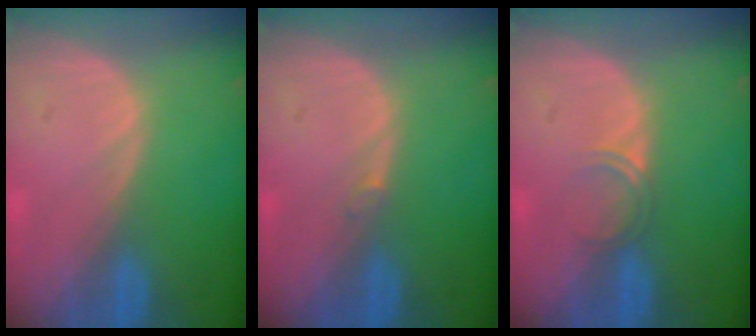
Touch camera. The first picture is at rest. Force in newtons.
{"total": 0.6, "press": 0.5, "slide": 0.3}
{"total": 1.8, "press": 1.5, "slide": 1.1}